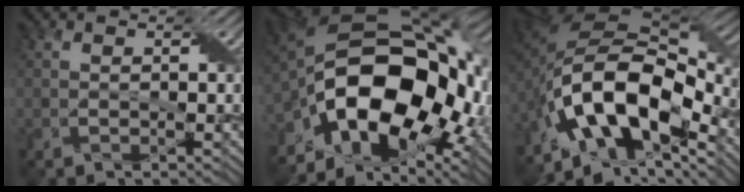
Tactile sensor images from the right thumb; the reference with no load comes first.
{"total": 18.6, "force": [-5.3, 11.2, 14.0], "torque": [-0.274, -0.018, -0.090]}
{"total": 15.9, "force": [-6.7, 8.2, 11.8], "torque": [-0.223, -0.002, -0.140]}